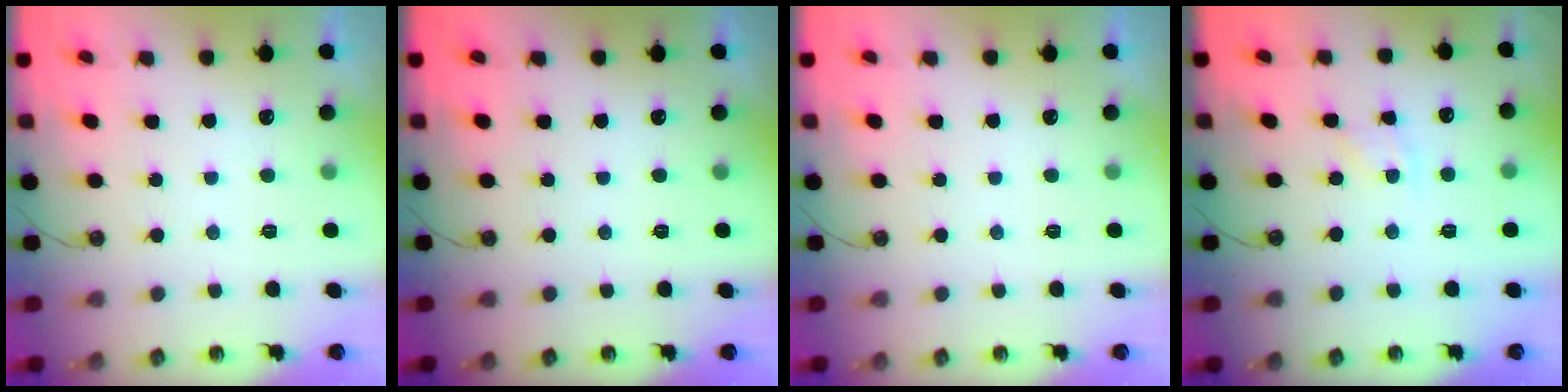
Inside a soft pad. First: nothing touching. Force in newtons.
{"total": 0.0}
{"total": 0.0}
{"total": 4.6, "press": 4.5, "slide": 0.7}